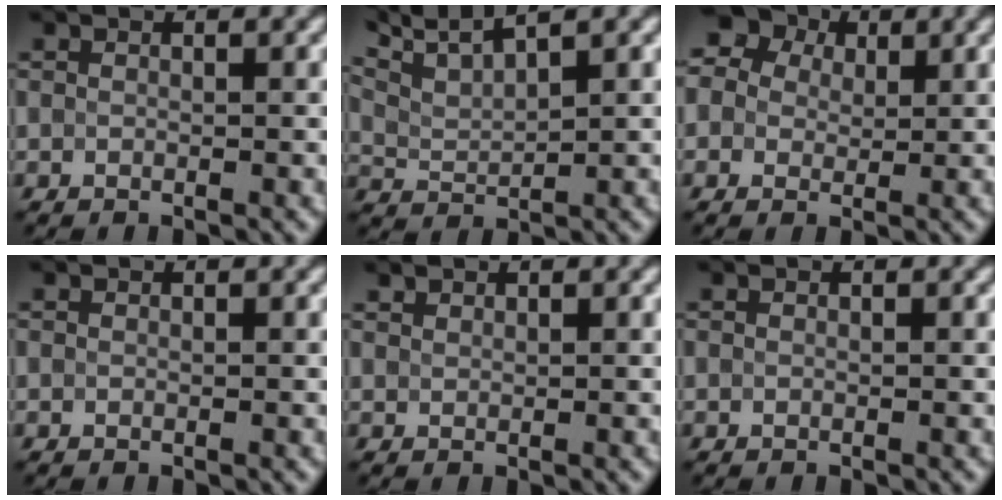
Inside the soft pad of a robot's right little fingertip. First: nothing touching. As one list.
[{"total": 5.1, "force": [4.2, 0.9, 2.7], "torque": [-0.059, 0.014, 0.081]}, {"total": 9.3, "force": [4.4, 6.8, 4.5], "torque": [-0.082, 0.043, 0.038]}, {"total": 0.0}, {"total": 0.9, "force": [0.8, 0.3, 0.1], "torque": [-0.004, 0.001, 0.020]}, {"total": 0.0}]